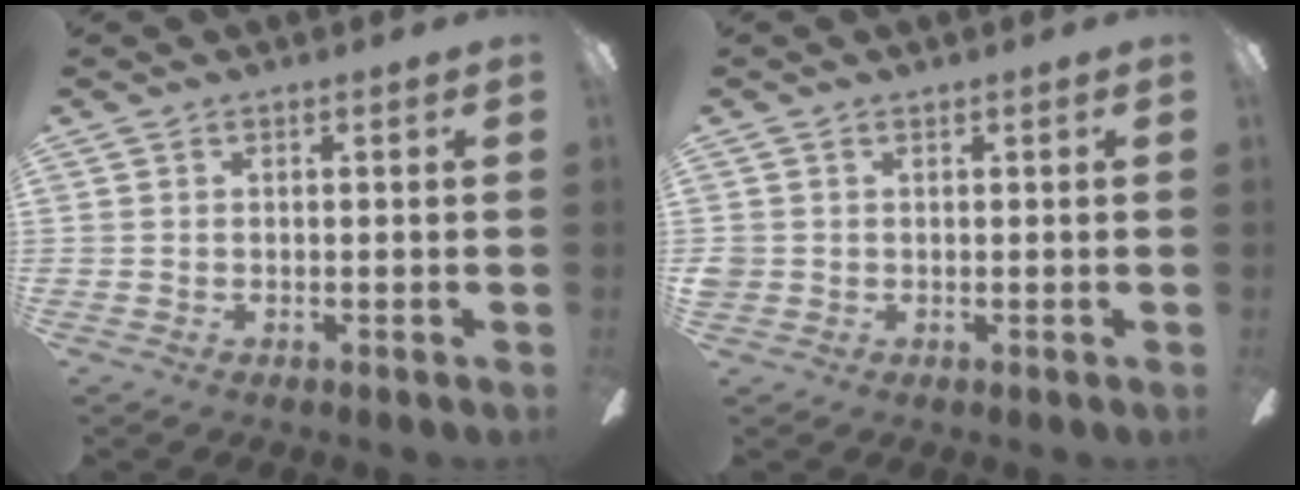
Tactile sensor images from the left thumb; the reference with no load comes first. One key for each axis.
{"total": 1.6, "fx": 0.4, "fy": 1.5, "fz": 0.2, "tx": -0.005, "ty": 0.001, "tz": 0.009}